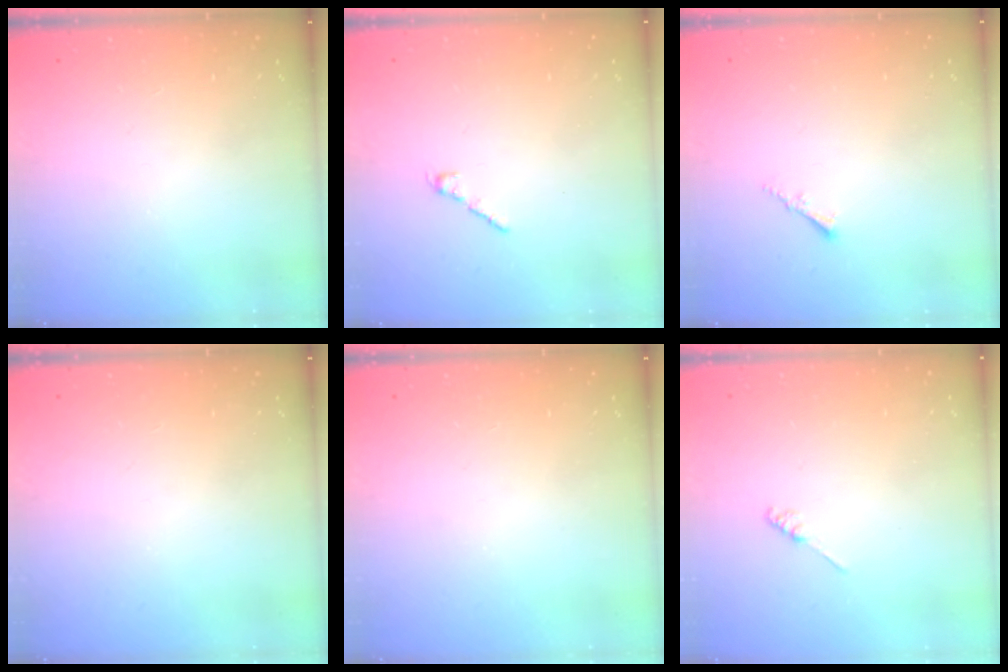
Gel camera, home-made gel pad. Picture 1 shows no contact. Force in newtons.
{"total": 2.5, "press": 2.4, "slide": 0.7}
{"total": 1.5, "press": 1.5, "slide": 0.4}
{"total": 0.0}
{"total": 0.0}
{"total": 1.2, "press": 1.1, "slide": 0.3}